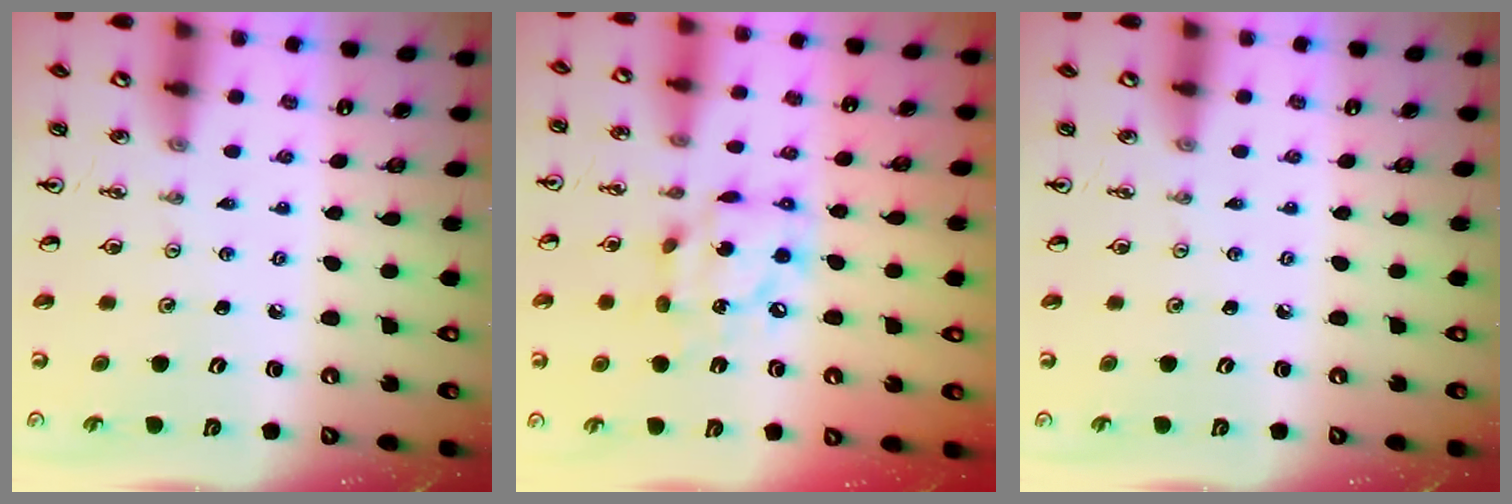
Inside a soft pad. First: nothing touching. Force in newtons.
{"total": 14.1, "press": 14.0, "slide": 1.2}
{"total": 0.0}